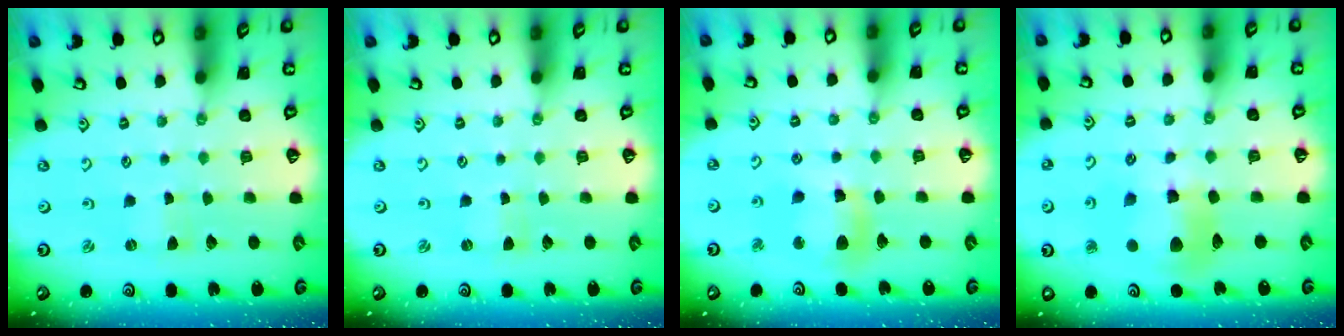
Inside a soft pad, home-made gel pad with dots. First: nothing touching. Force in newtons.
{"total": 0.0}
{"total": 11.9, "press": 11.8, "slide": 1.7}
{"total": 12.2, "press": 12.1, "slide": 1.5}